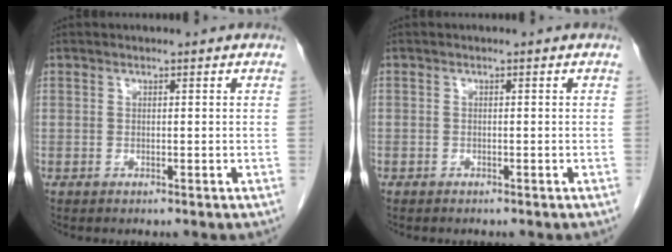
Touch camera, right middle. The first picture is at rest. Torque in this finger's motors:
{"motor_torque": [0.08, -0.29, -0.18, -0.21]}